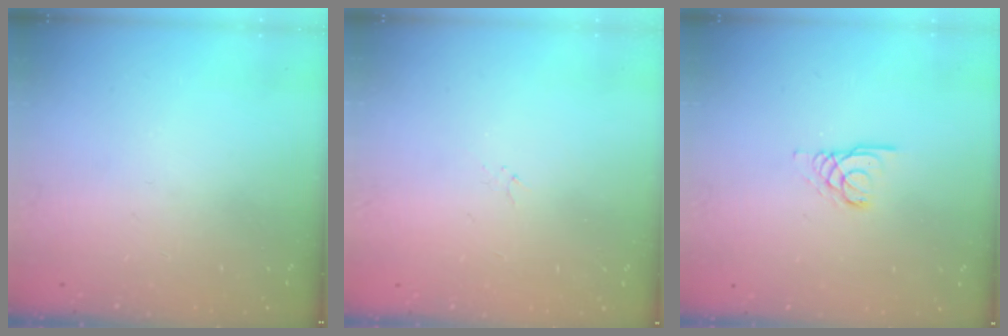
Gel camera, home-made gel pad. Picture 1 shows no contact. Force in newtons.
{"total": 0.9, "press": 0.8, "slide": 0.4}
{"total": 3.1, "press": 3.1, "slide": 0.2}